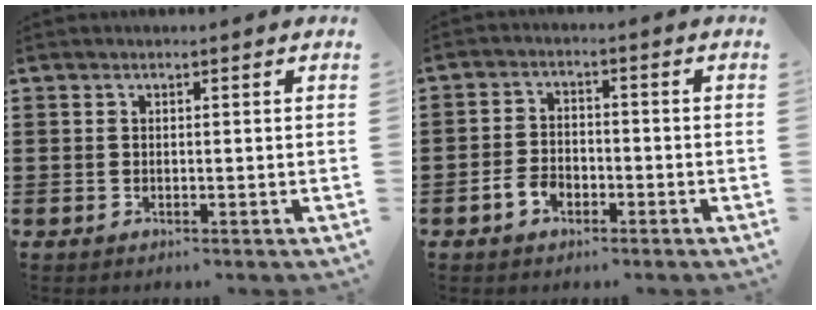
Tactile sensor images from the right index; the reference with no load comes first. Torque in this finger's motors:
{"motor_torque": [1.95, 0.19, 0.11, 0.03]}